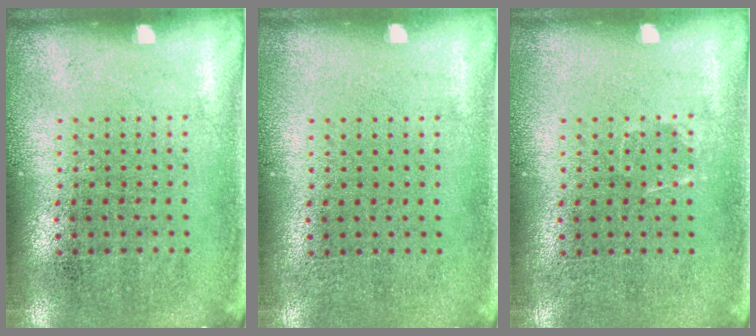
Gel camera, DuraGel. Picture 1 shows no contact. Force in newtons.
{"total": 0.0}
{"total": 0.5, "press": 0.5, "slide": 0.2}